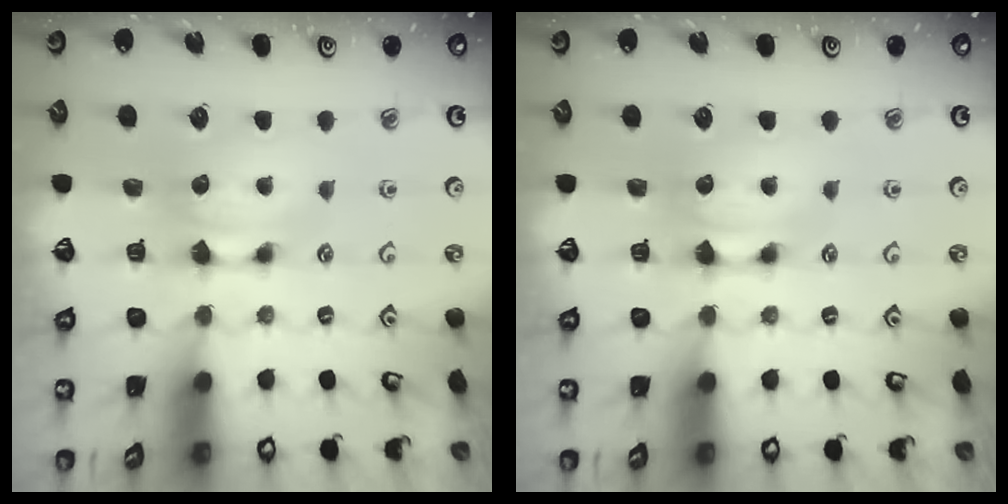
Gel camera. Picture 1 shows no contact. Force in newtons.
{"total": 0.0}